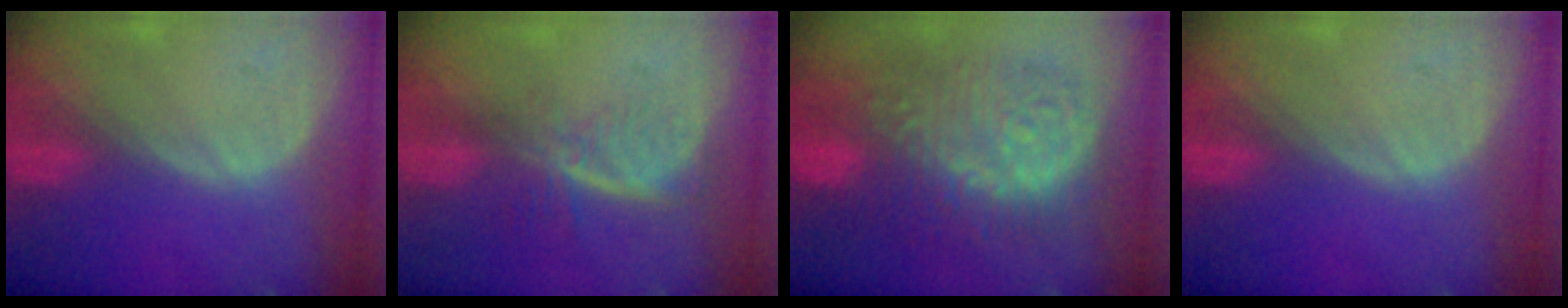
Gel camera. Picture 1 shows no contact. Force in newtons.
{"total": 5.9, "press": 5.0, "slide": 3.1}
{"total": 13.4, "press": 13.4, "slide": 1.3}
{"total": 0.0}